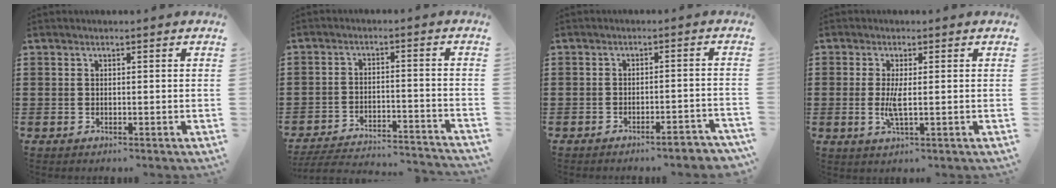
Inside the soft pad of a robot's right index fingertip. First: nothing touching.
{"total": 4.7, "force": [-4.5, 0.1, 1.2], "torque": [-0.031, -0.007, -0.094]}
{"total": 2.6, "force": [-2.4, -0.1, 1.1], "torque": [-0.021, -0.001, -0.047]}
{"total": 3.5, "force": [-0.2, 0.6, 3.4], "torque": [-0.076, -0.009, -0.008]}